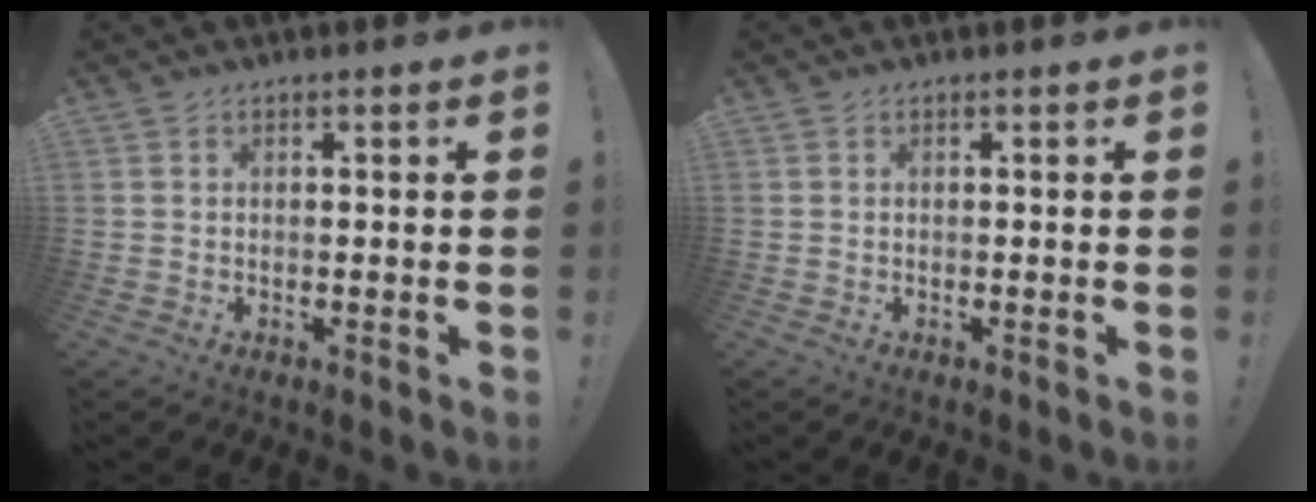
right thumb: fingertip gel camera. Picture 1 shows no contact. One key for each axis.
{"total": 0.0}